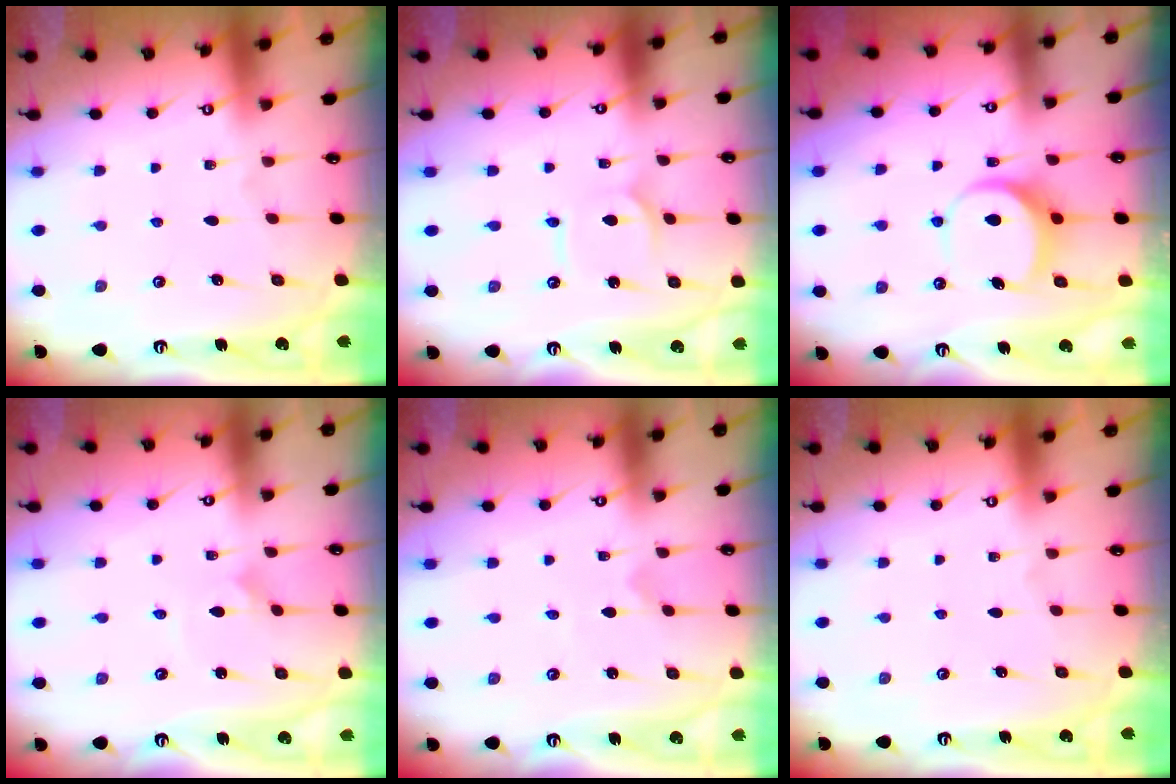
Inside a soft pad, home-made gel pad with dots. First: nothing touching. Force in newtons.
{"total": 2.5, "press": 2.5, "slide": 0.1}
{"total": 7.1, "press": 7.1, "slide": 0.4}
{"total": 1.4, "press": 1.4, "slide": 0.1}
{"total": 0.0}
{"total": 0.0}